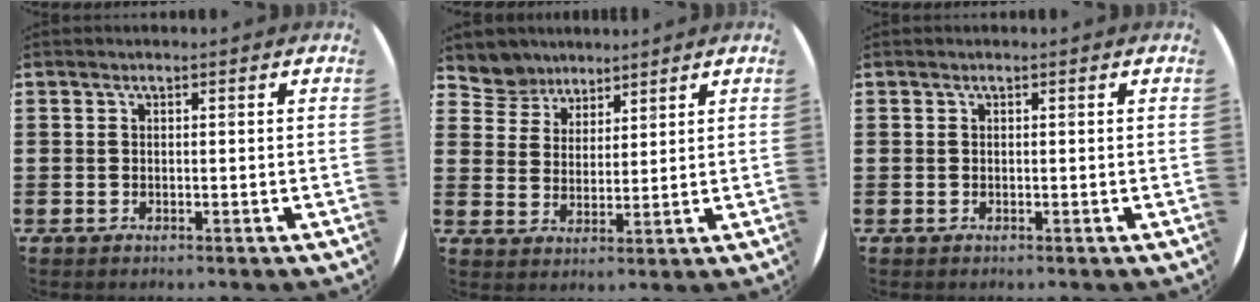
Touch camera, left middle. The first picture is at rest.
{"total": 5.2, "force": [4.7, 2.2, -0.5], "torque": [-0.013, -0.012, 0.089]}
{"total": 0.0}